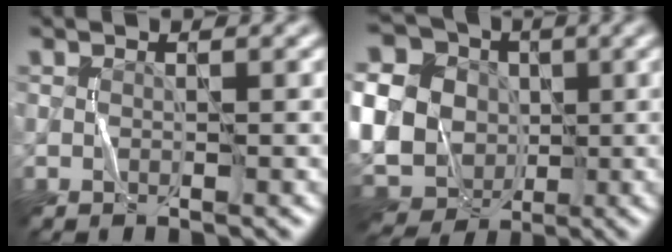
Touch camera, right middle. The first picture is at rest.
{"total": 17.3, "force": [0.0, 14.6, 9.3], "torque": [-0.235, 0.012, -0.023]}